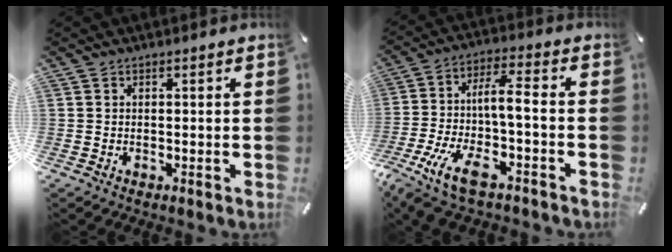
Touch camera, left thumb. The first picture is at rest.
{"total": 11.8, "force": [-3.4, 3.4, 10.7], "torque": [-0.225, -0.003, -0.064]}